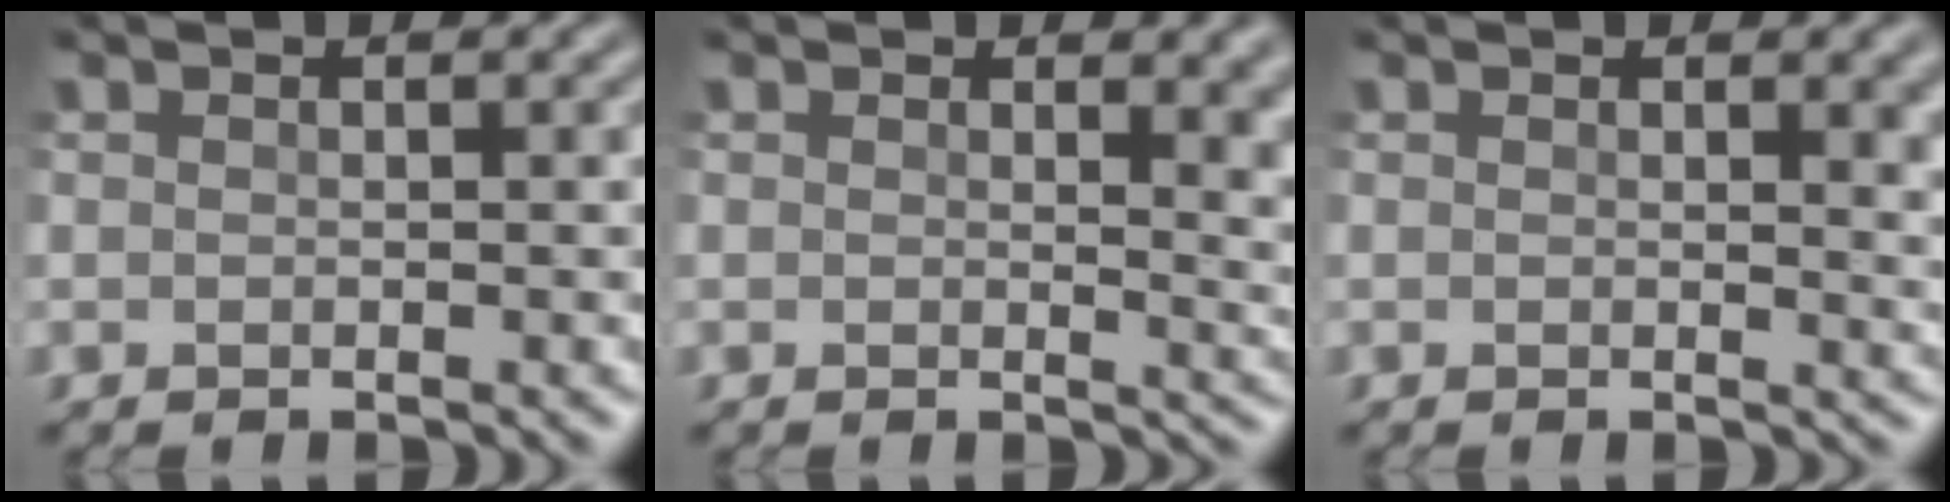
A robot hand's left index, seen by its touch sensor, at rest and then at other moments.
{"total": 4.3, "force": [1.3, 1.9, 3.6], "torque": [-0.026, -0.010, 0.023]}
{"total": 2.8, "force": [0.8, 0.9, 2.5], "torque": [-0.019, 0.001, 0.011]}